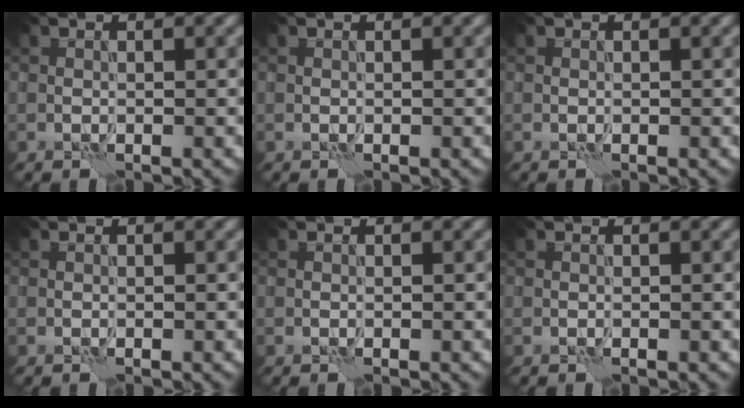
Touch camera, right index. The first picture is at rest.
{"total": 0.0}
{"total": 0.0}
{"total": 0.0}
{"total": 0.0}
{"total": 0.0}